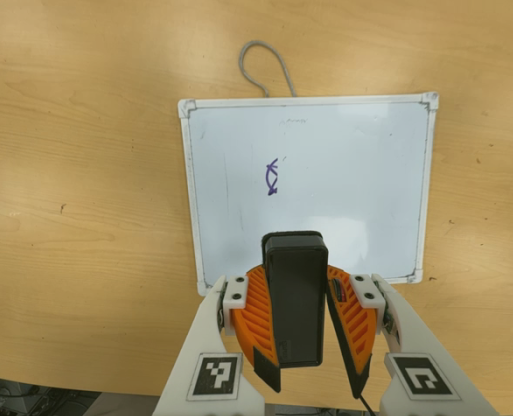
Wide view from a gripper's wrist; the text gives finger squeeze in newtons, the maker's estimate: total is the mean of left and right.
{"total": 9.5, "left": 9.3, "right": 9.8}